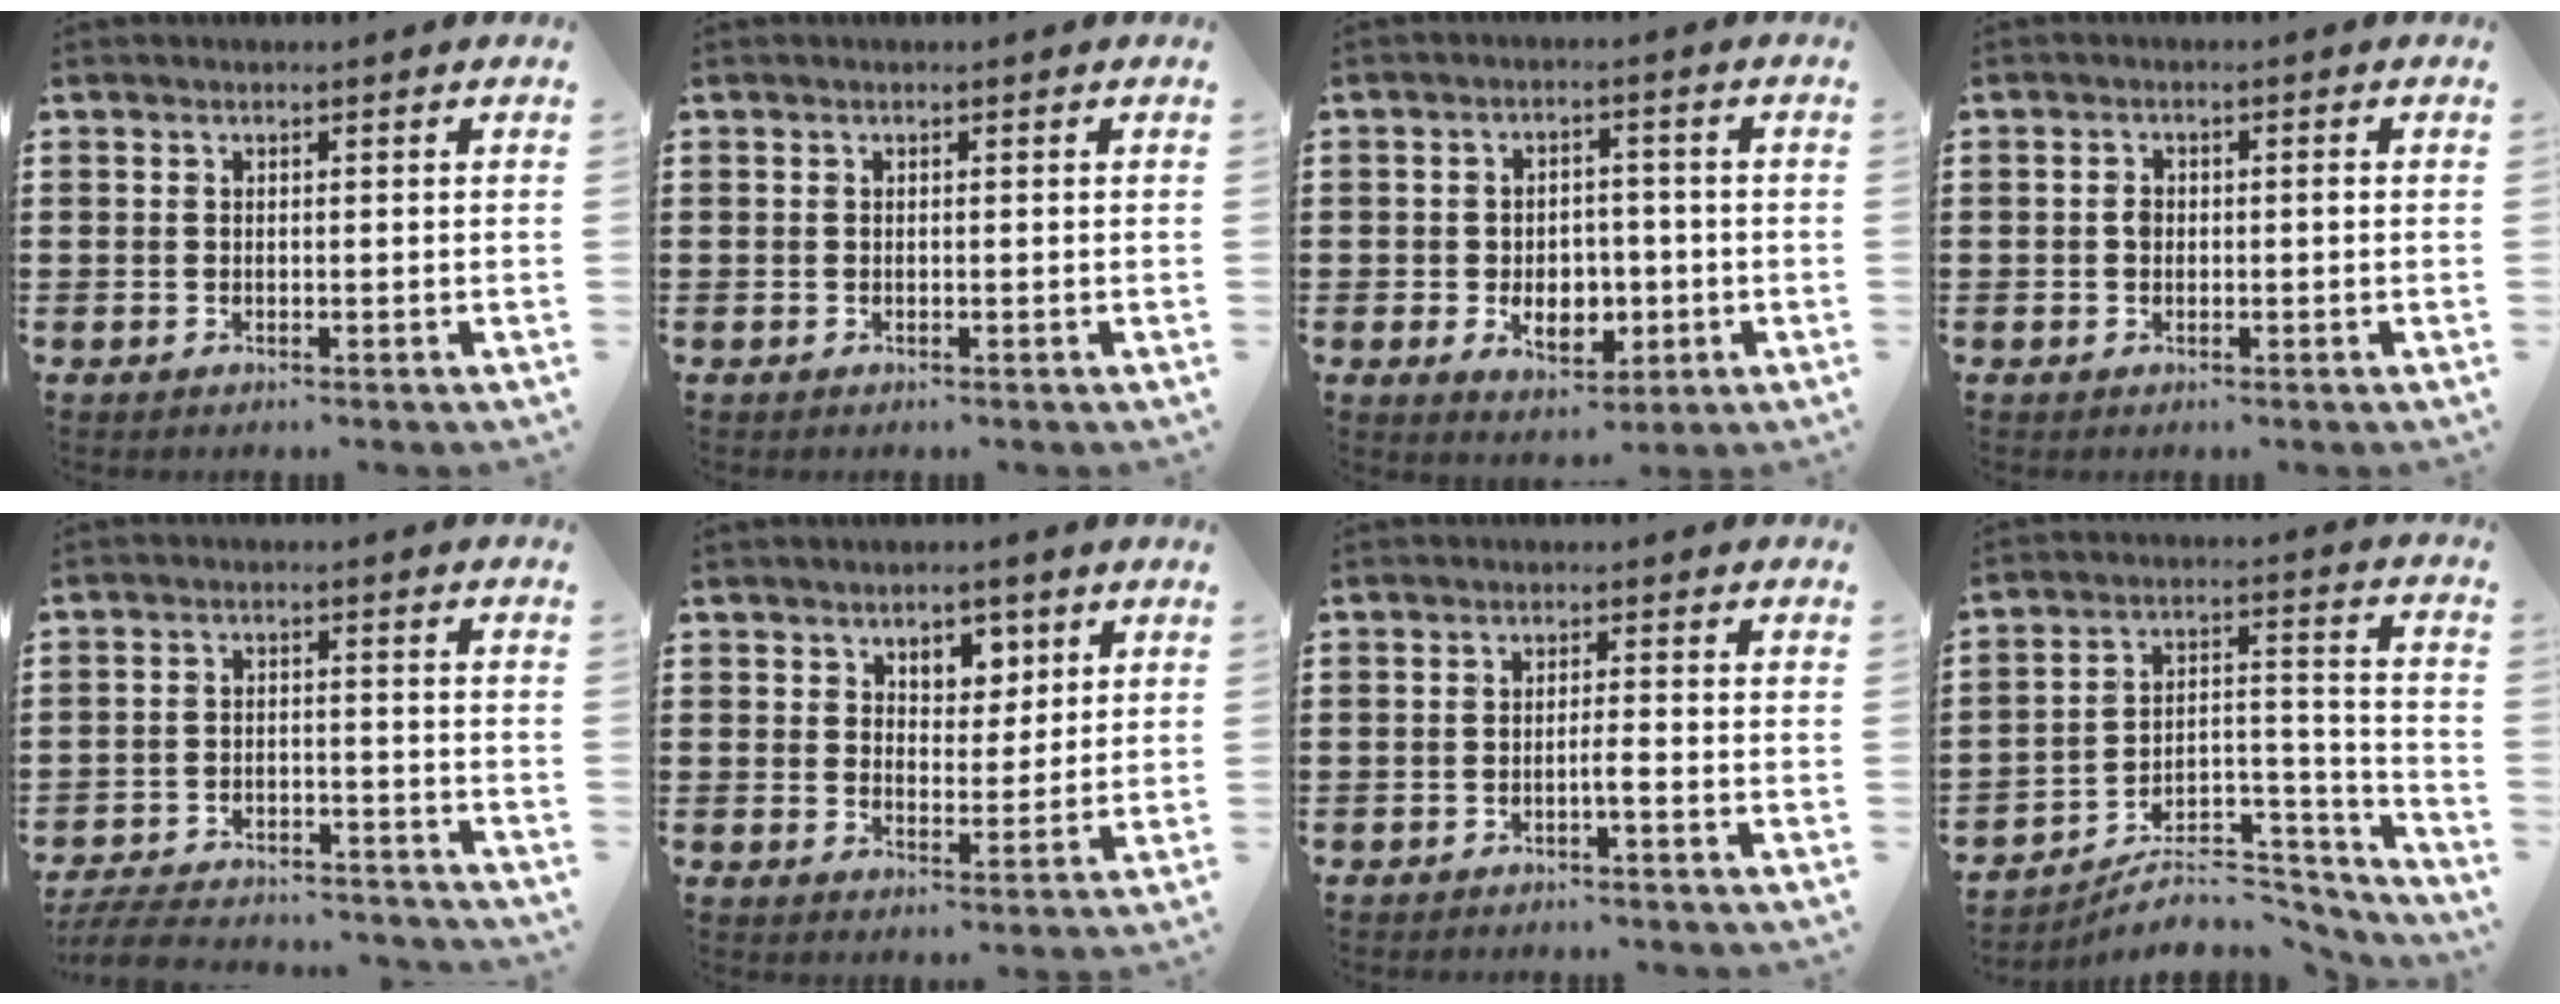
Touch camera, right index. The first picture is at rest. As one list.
[{"total": 0.0}, {"total": 6.1, "force": [-1.7, 4.2, 4.1], "torque": [-0.059, 0.005, -0.031]}, {"total": 1.6, "force": [-0.1, 1.0, 1.3], "torque": [-0.027, 0.005, -0.004]}, {"total": 5.5, "force": [-5.4, 0.5, 1.2], "torque": [-0.028, 0.003, -0.108]}, {"total": 4.1, "force": [2.7, 2.8, 1.3], "torque": [-0.032, 0.008, 0.047]}, {"total": 1.8, "force": [-0.9, -0.2, 1.5], "torque": [-0.025, -0.004, -0.016]}, {"total": 7.2, "force": [-6.3, 2.5, 2.6], "torque": [-0.032, 0.016, -0.116]}]